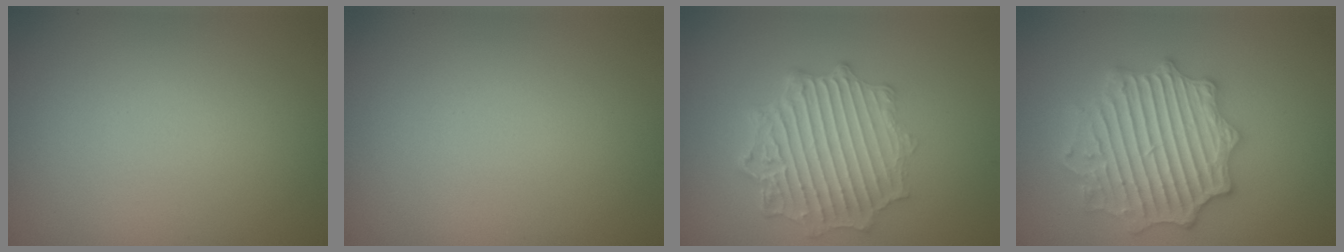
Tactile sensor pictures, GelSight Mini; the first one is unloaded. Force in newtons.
{"total": 0.0}
{"total": 6.9, "press": 5.3, "slide": 4.4}
{"total": 6.7, "press": 6.6, "slide": 1.0}